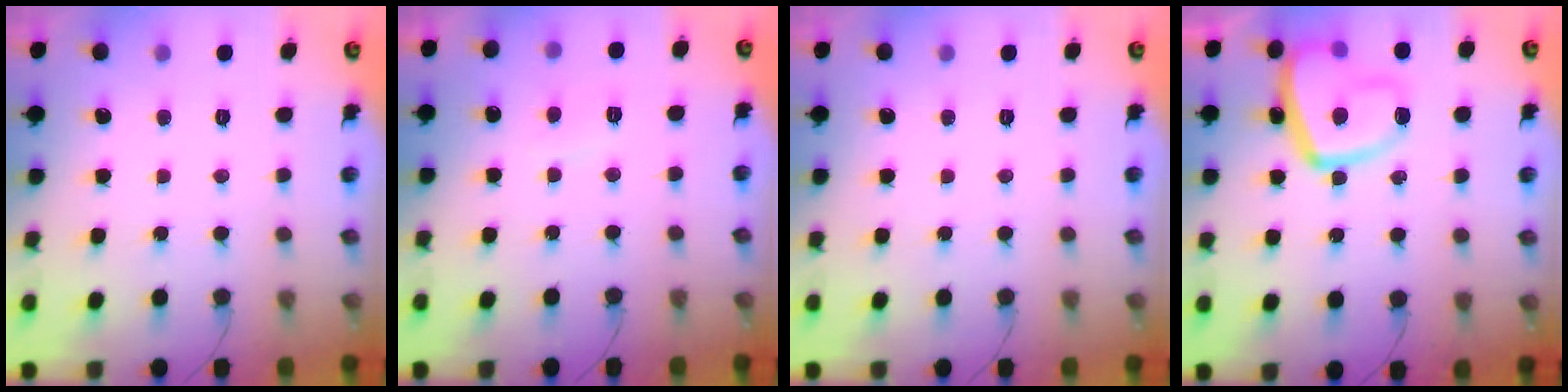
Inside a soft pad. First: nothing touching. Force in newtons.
{"total": 2.6, "press": 2.5, "slide": 0.7}
{"total": 0.0}
{"total": 15.0, "press": 14.9, "slide": 1.3}